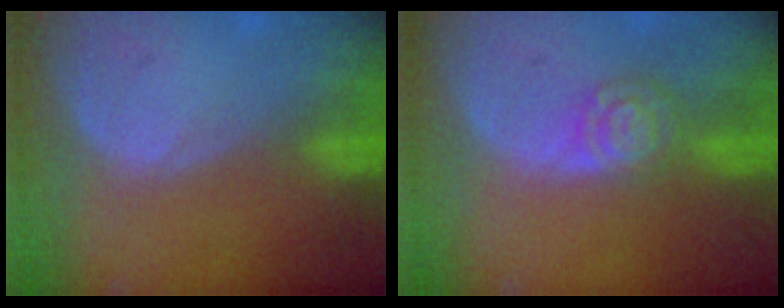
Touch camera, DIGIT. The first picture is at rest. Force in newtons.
{"total": 5.1, "press": 4.5, "slide": 2.6}